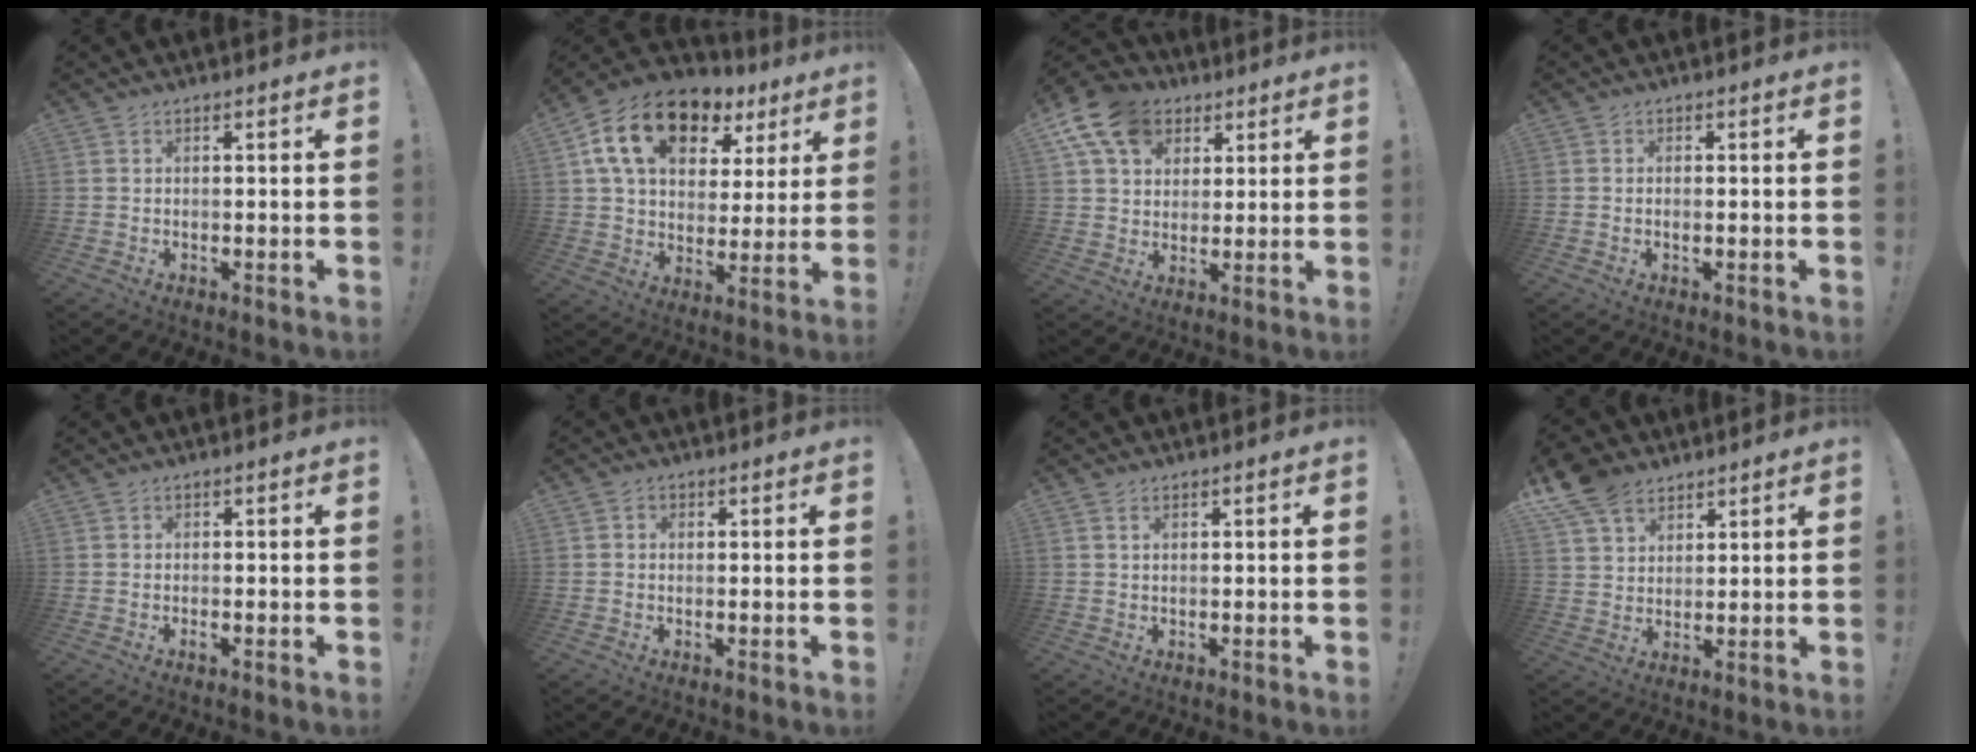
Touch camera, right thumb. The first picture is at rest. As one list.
[{"total": 17.9, "force": [9.4, 11.0, 10.5], "torque": [-0.183, -0.031, 0.172]}, {"total": 15.0, "force": [6.8, 11.0, 7.5], "torque": [-0.125, -0.027, 0.131]}, {"total": 0.8, "force": [-0.1, 0.2, 0.7], "torque": [-0.006, -0.002, -0.004]}, {"total": 0.9, "force": [-0.6, 0.0, 0.6], "torque": [-0.017, 0.002, -0.009]}, {"total": 1.4, "force": [0.0, 1.2, 0.6], "torque": [-0.008, 0.004, -0.001]}, {"total": 0.9, "force": [0.5, 0.3, 0.7], "torque": [-0.023, 0.005, 0.011]}, {"total": 9.7, "force": [6.8, 5.9, 3.7], "torque": [-0.077, -0.032, 0.137]}]